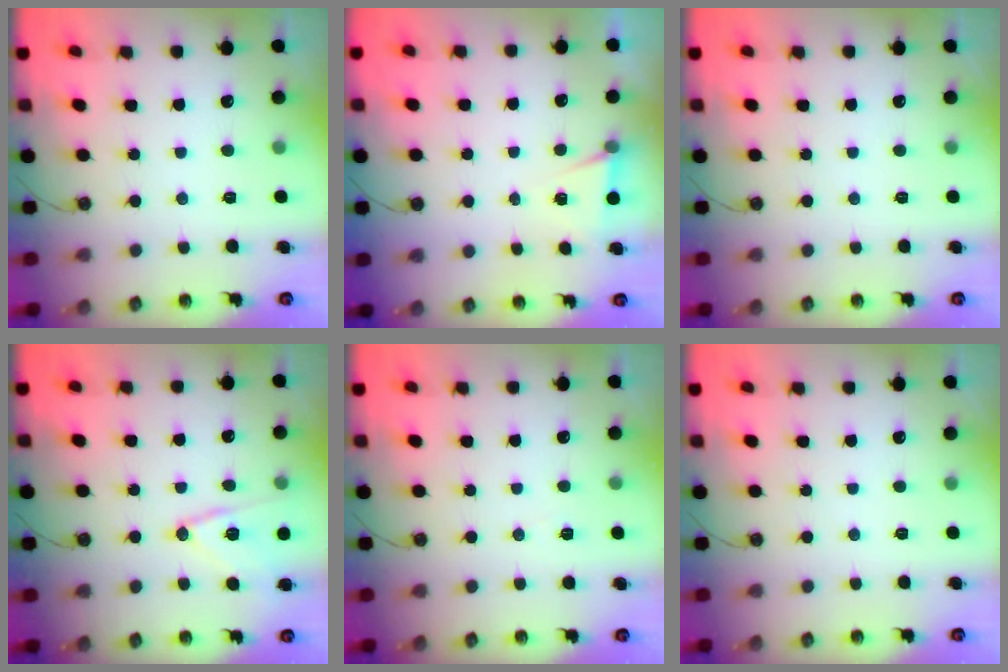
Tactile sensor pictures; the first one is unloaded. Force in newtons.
{"total": 4.7, "press": 1.7, "slide": 4.4}
{"total": 0.0}
{"total": 11.6, "press": 11.4, "slide": 1.6}
{"total": 5.2, "press": 2.9, "slide": 4.2}
{"total": 0.0}